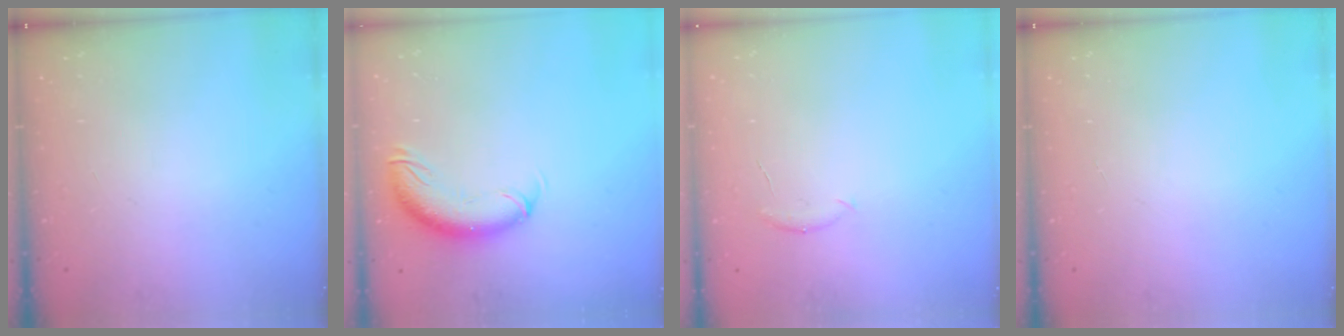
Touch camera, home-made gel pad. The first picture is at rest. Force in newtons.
{"total": 10.6, "press": 10.4, "slide": 2.2}
{"total": 5.0, "press": 4.9, "slide": 1.0}
{"total": 0.0}